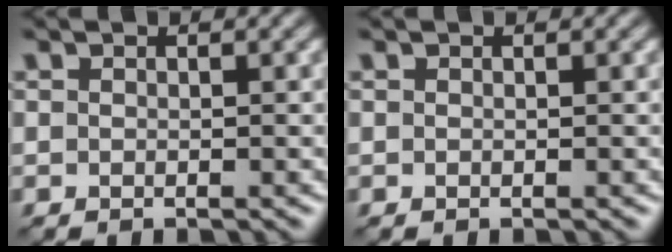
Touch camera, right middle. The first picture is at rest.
{"total": 0.0}